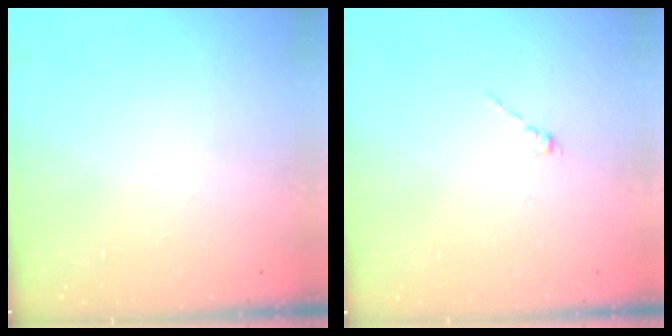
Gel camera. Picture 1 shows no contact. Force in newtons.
{"total": 0.0}